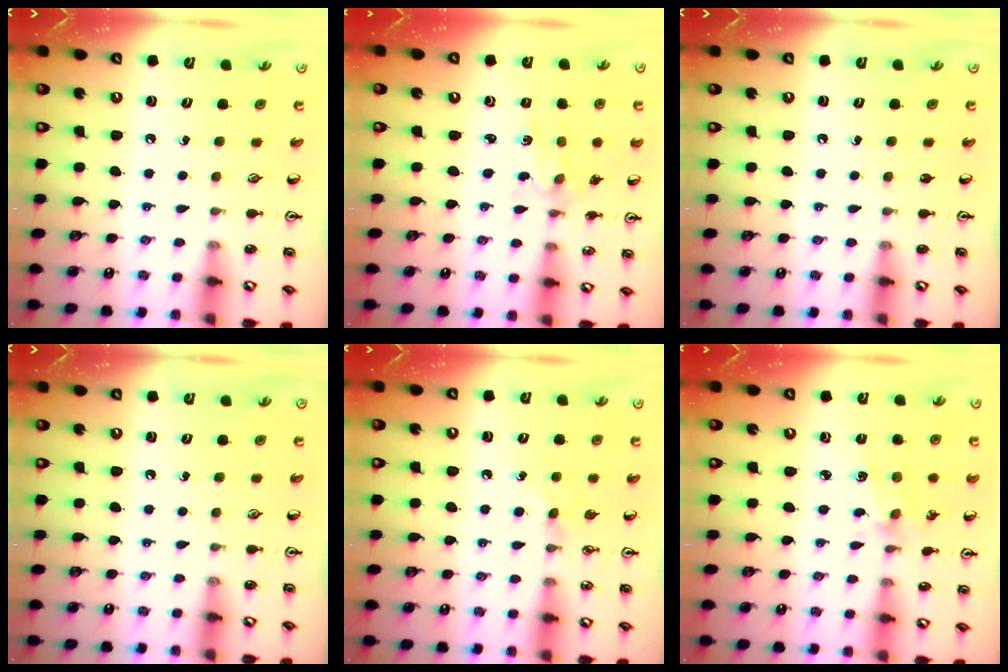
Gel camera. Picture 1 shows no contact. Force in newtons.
{"total": 1.6, "press": 1.6, "slide": 0.3}
{"total": 0.0}
{"total": 0.0}
{"total": 3.9, "press": 3.9, "slide": 0.5}
{"total": 2.0, "press": 2.0, "slide": 0.5}